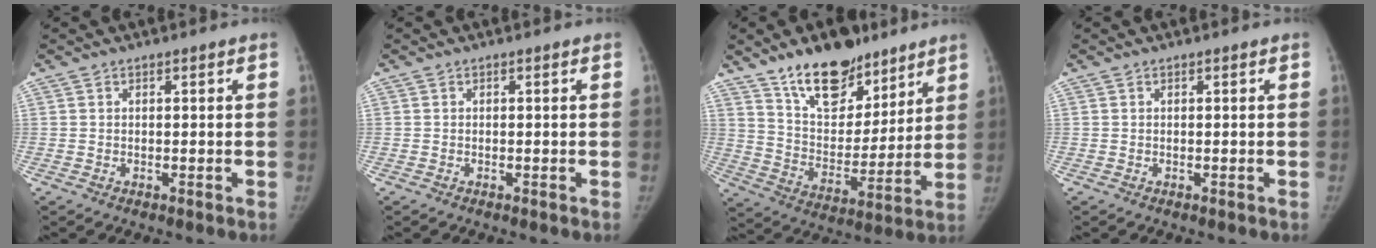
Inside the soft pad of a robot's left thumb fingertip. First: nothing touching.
{"total": 0.0}
{"total": 18.0, "force": [12.7, 9.2, 8.8], "torque": [-0.086, -0.075, 0.218]}
{"total": 0.0}